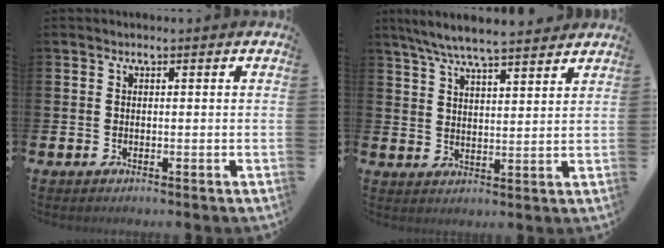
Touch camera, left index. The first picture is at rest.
{"total": 7.0, "force": [6.5, 0.5, 2.3], "torque": [-0.063, -0.027, 0.117]}